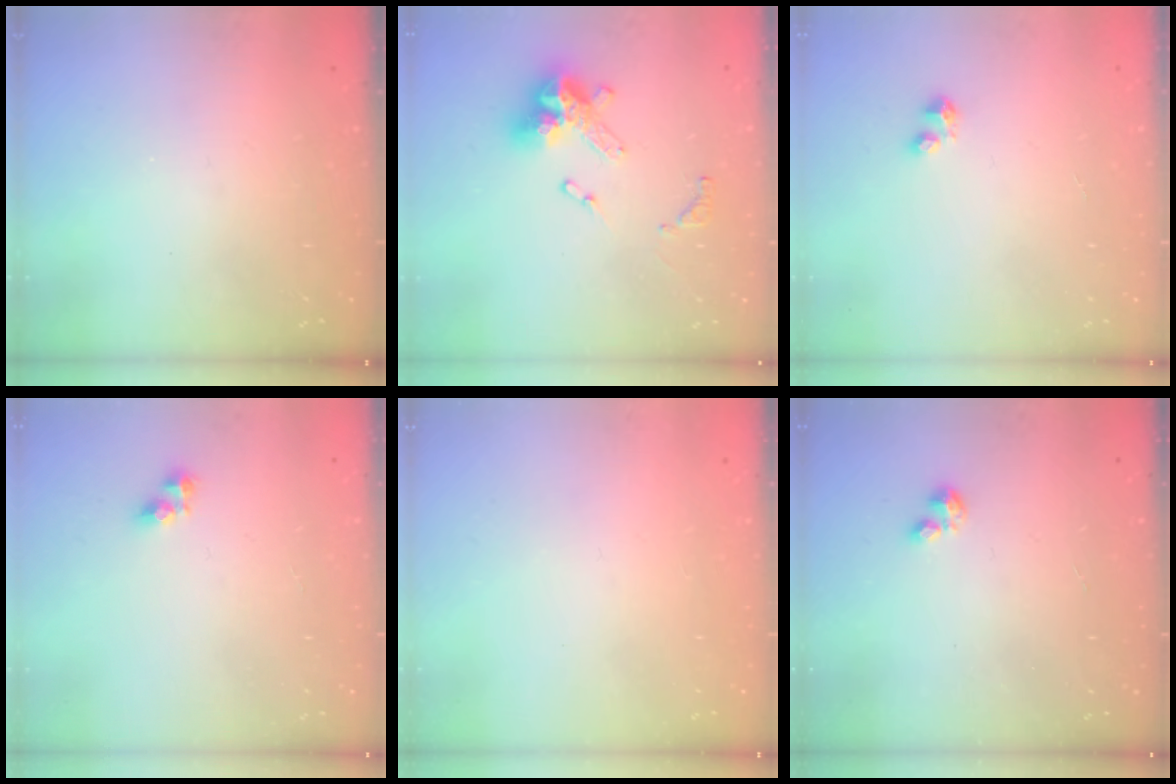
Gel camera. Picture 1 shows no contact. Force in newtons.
{"total": 13.1, "press": 13.0, "slide": 1.4}
{"total": 2.8, "press": 2.8, "slide": 0.4}
{"total": 5.0, "press": 4.9, "slide": 0.6}
{"total": 0.0}
{"total": 0.7, "press": 0.6, "slide": 0.2}